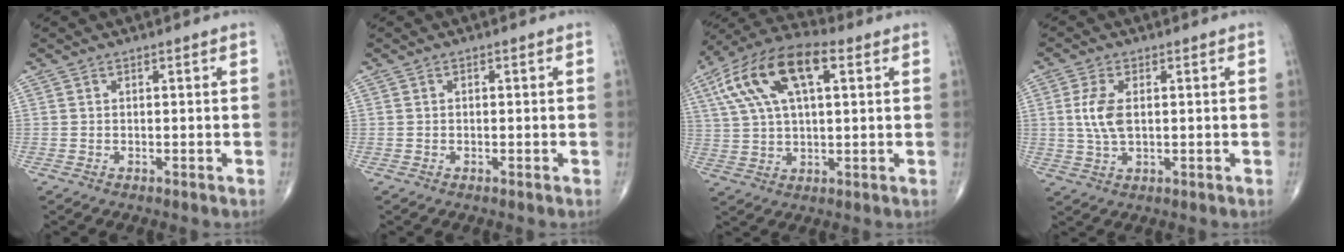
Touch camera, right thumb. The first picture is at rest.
{"total": 0.0}
{"total": 17.1, "force": [6.1, 7.7, 14.0], "torque": [-0.270, 0.024, 0.103]}
{"total": 6.0, "force": [0.7, 3.1, 5.0], "torque": [-0.115, -0.001, 0.014]}